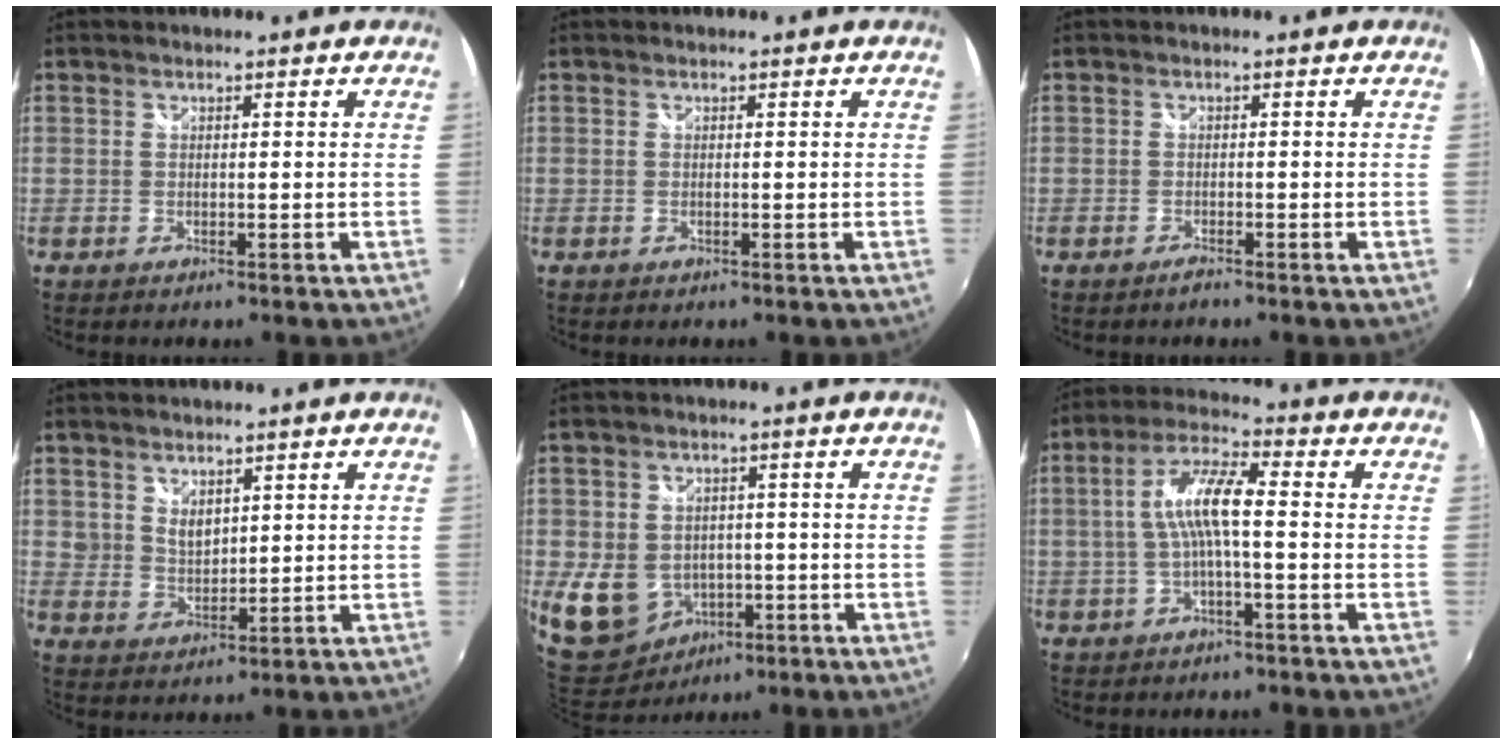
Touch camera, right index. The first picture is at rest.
{"total": 0.0}
{"total": 1.1, "force": [-1.0, 0.1, 0.3], "torque": [-0.006, -0.005, -0.021]}
{"total": 4.2, "force": [2.5, 2.9, 1.6], "torque": [-0.017, 0.000, 0.049]}
{"total": 11.8, "force": [-3.5, 9.8, 5.5], "torque": [-0.149, -0.009, -0.034]}
{"total": 7.9, "force": [-0.8, 1.3, 7.7], "torque": [-0.162, 0.015, -0.014]}